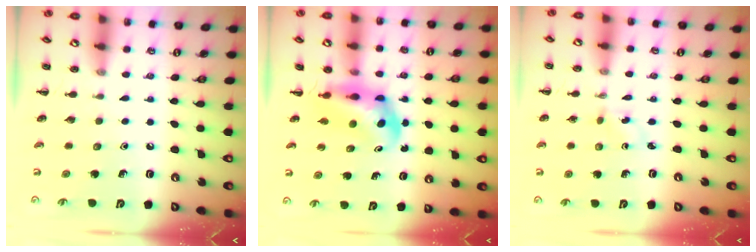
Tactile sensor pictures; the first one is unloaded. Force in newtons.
{"total": 6.0, "press": 5.8, "slide": 1.3}
{"total": 1.5, "press": 1.4, "slide": 0.7}